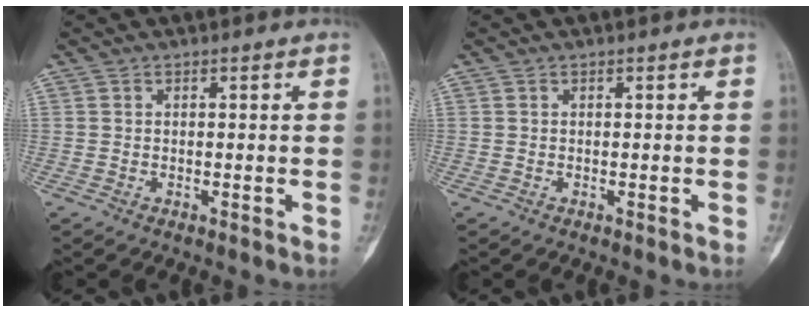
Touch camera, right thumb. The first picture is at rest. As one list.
[{"total": 0.0}]